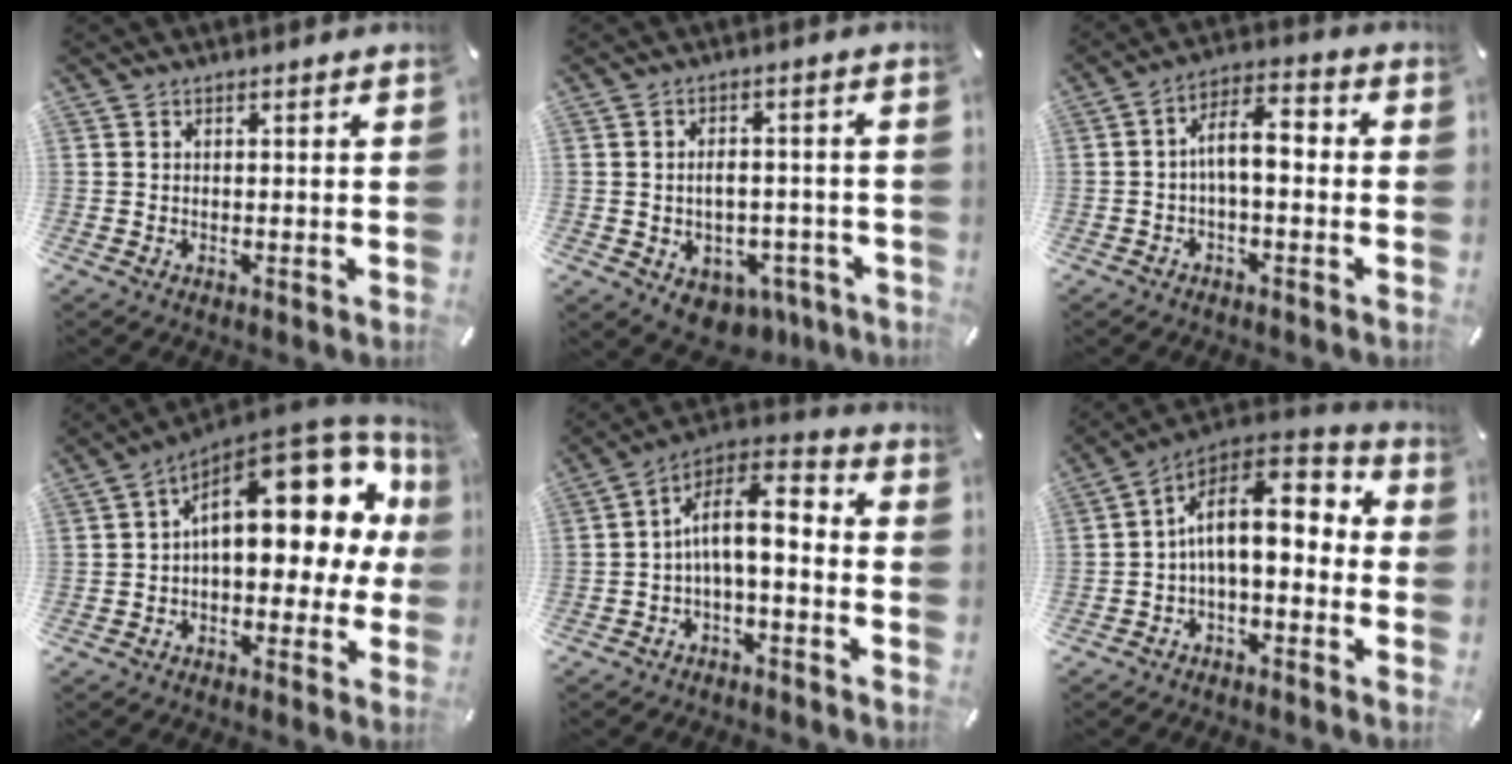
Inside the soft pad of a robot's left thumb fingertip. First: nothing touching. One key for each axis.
{"total": 6.5, "fx": -1.7, "fy": 5.1, "fz": 3.7, "tx": -0.053, "ty": 0.018, "tz": -0.024}
{"total": 8.0, "fx": -0.7, "fy": 3.9, "fz": 7.0, "tx": -0.123, "ty": 0.017, "tz": -0.015}
{"total": 21.2, "fx": 6.7, "fy": 11.2, "fz": 16.8, "tx": -0.216, "ty": -0.045, "tz": 0.120}
{"total": 10.8, "fx": -0.3, "fy": 5.2, "fz": 9.4, "tx": -0.167, "ty": 0.004, "tz": -0.002}
{"total": 14.0, "fx": 1.6, "fy": 8.2, "fz": 11.2, "tx": -0.186, "ty": -0.006, "tz": 0.028}